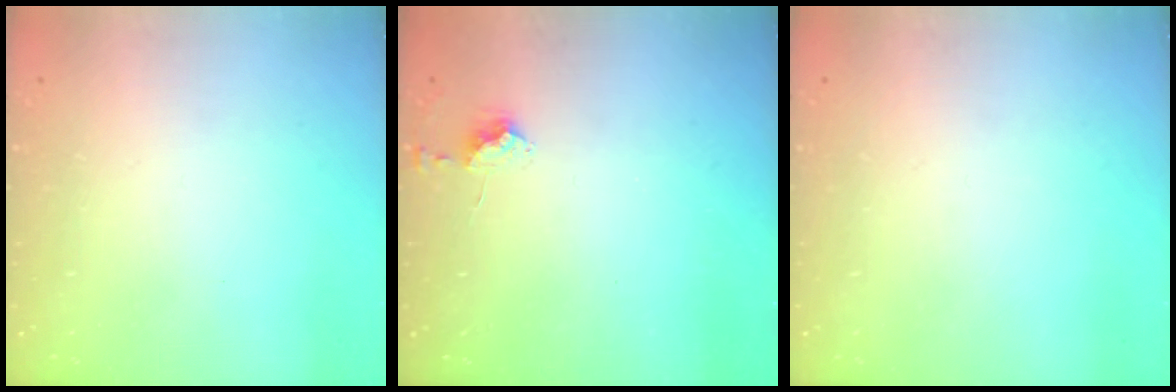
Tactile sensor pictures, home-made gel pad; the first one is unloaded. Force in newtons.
{"total": 6.6, "press": 6.6, "slide": 0.9}
{"total": 0.0}